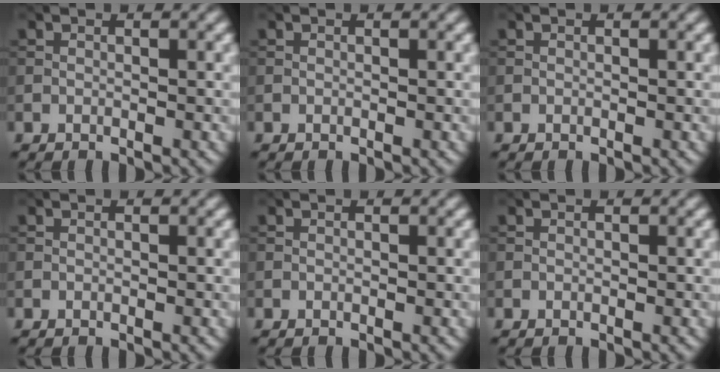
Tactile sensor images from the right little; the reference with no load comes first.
{"total": 0.0}
{"total": 0.0}
{"total": 0.0}
{"total": 0.0}
{"total": 0.0}